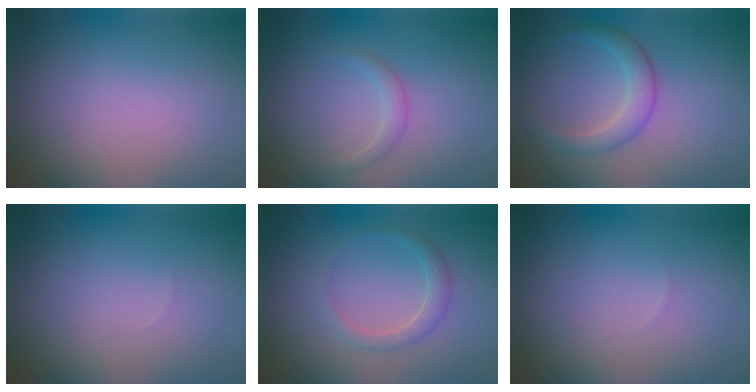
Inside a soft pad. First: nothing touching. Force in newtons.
{"total": 1.2, "press": 1.1, "slide": 0.1}
{"total": 2.5, "press": 2.5, "slide": 0.1}
{"total": 0.0}
{"total": 1.6, "press": 1.6, "slide": 0.1}
{"total": 0.0}